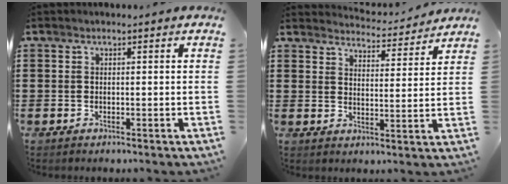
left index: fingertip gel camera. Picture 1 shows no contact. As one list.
[{"total": 4.1, "force": [4.1, 0.0, 0.3], "torque": [-0.018, -0.030, 0.068]}]